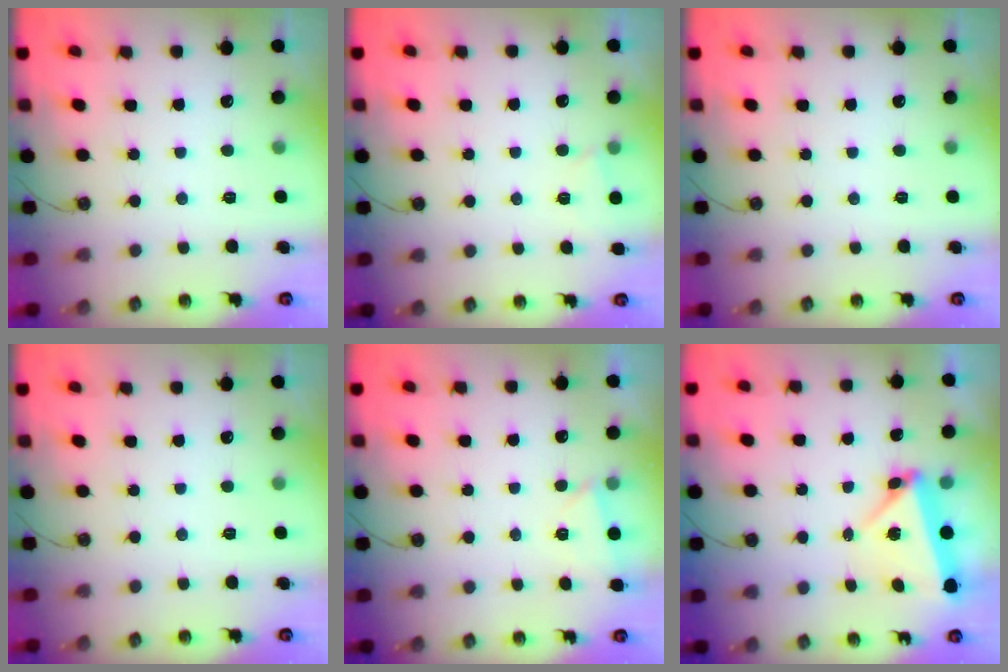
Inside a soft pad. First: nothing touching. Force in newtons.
{"total": 1.7, "press": 1.6, "slide": 0.4}
{"total": 0.0}
{"total": 0.0}
{"total": 1.9, "press": 1.8, "slide": 0.6}
{"total": 5.5, "press": 5.5, "slide": 0.2}